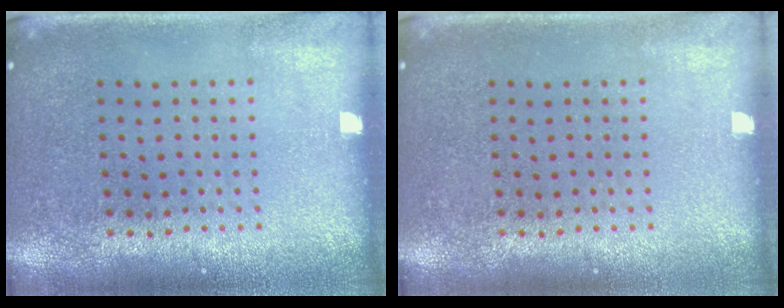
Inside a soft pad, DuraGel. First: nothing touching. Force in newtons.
{"total": 0.0}